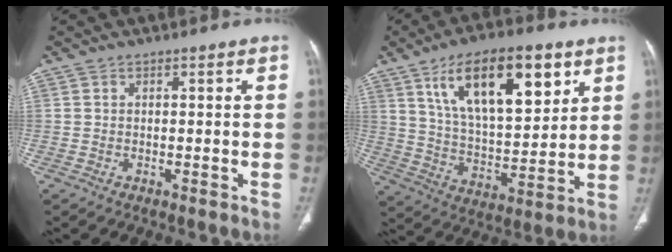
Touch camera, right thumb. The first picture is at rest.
{"total": 20.7, "force": [10.0, 8.7, 15.9], "torque": [-0.221, -0.042, 0.177]}